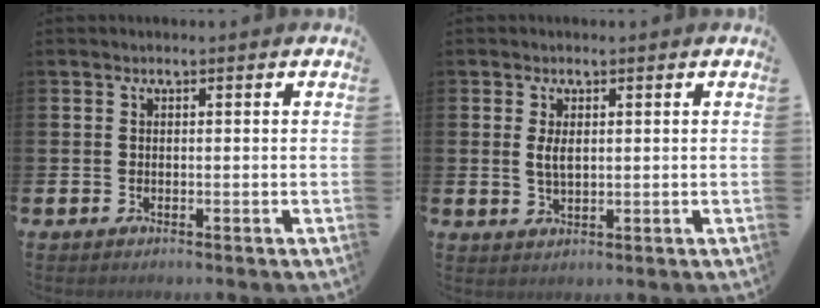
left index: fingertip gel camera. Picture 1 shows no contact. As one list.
[{"total": 2.5, "force": [0.9, 1.2, 2.1], "torque": [-0.032, 0.000, 0.012]}]